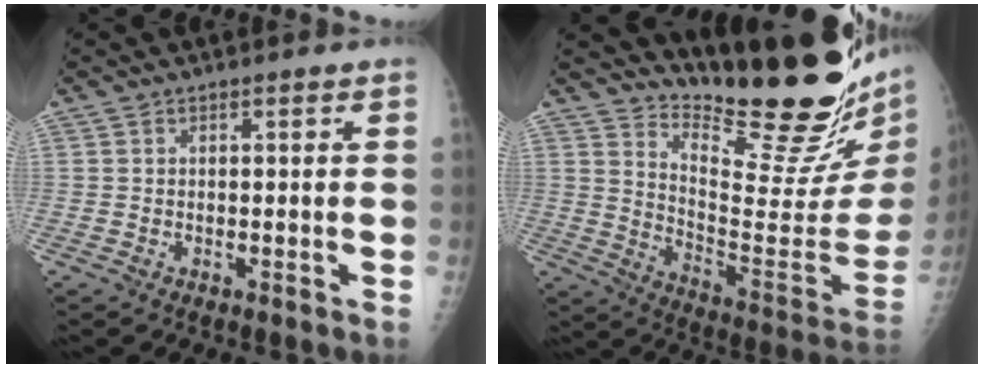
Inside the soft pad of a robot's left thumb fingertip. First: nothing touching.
{"total": 24.0, "force": [19.7, 3.5, 13.4], "torque": [-0.176, -0.171, 0.284]}